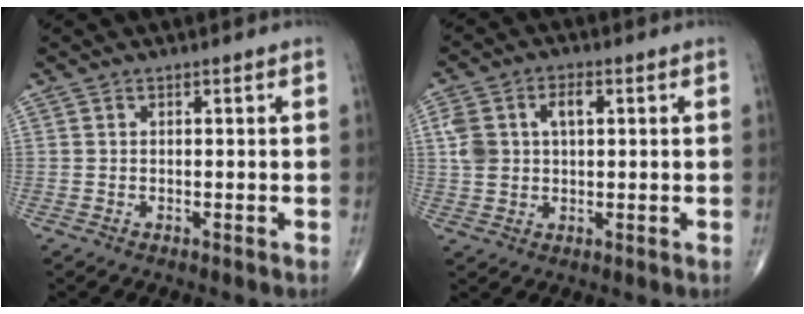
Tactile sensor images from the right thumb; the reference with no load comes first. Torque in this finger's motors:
{"motor_torque": [0.40, 0.54, 0.91, 0.28, 0.14]}